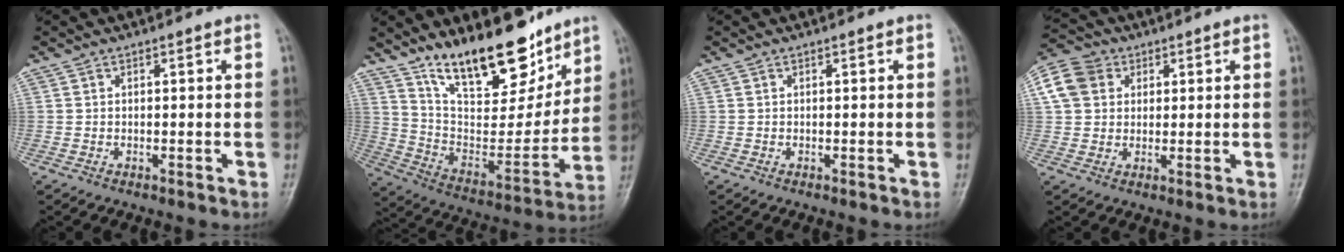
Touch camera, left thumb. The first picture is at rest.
{"total": 21.0, "force": [15.0, 8.3, 12.3], "torque": [-0.148, -0.087, 0.260]}
{"total": 0.0}
{"total": 9.3, "force": [2.9, 7.6, 4.6], "torque": [-0.080, 0.012, 0.046]}